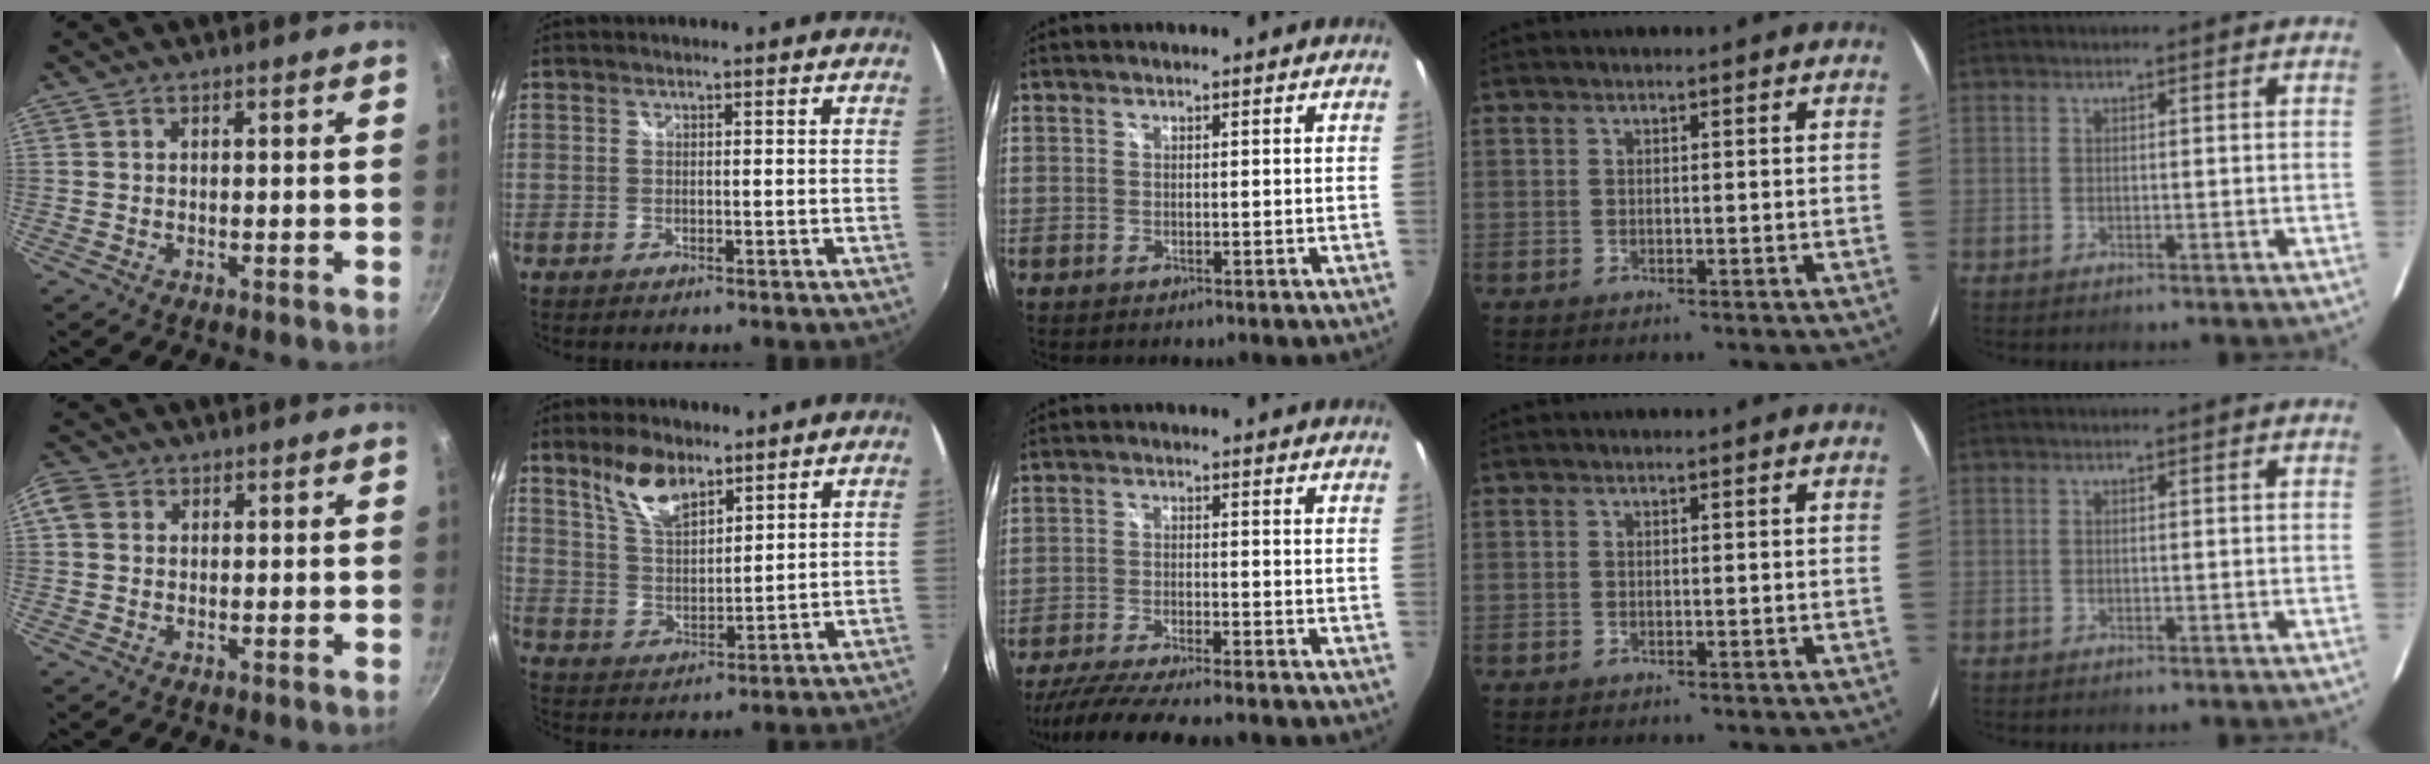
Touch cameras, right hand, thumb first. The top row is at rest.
{"thumb": {"total": 3.1, "force": [0.6, 2.6, 1.5], "torque": [-0.027, 0.005, 0.003]}, "index": {"total": 9.2, "force": [6.3, 3.9, 5.4], "torque": [-0.099, 0.008, 0.126]}, "middle": {"total": 15.1, "force": [-13.1, 1.6, 7.3], "torque": [-0.147, -0.030, -0.208]}}